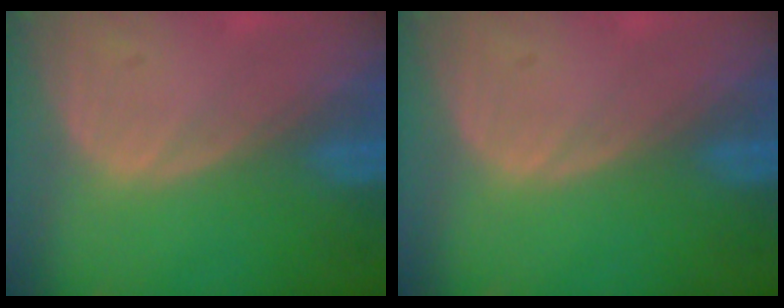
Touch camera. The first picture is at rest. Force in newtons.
{"total": 0.0}